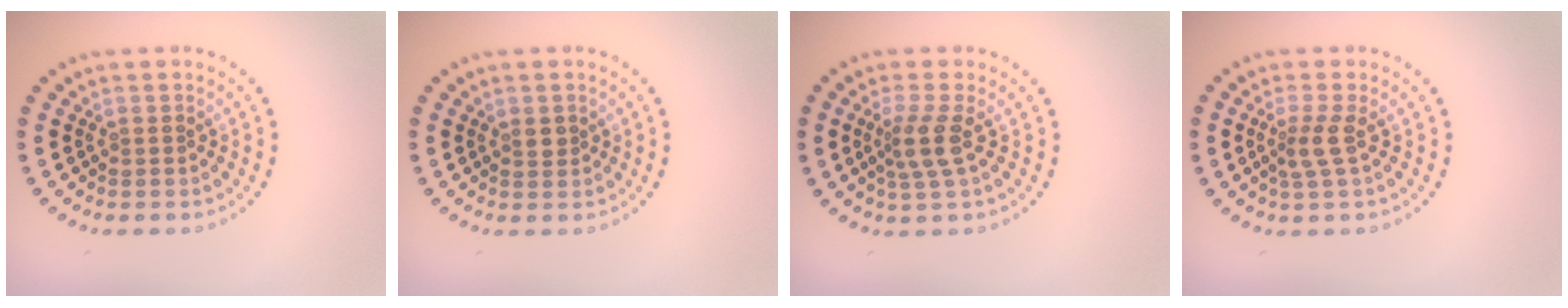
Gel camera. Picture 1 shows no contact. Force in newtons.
{"total": 1.1, "press": 1.0, "slide": 0.4}
{"total": 2.6, "press": 2.1, "slide": 1.6}
{"total": 2.0, "press": 1.6, "slide": 1.2}